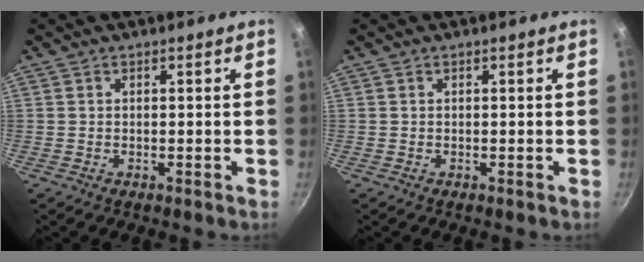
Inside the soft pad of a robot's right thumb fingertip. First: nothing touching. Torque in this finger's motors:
{"motor_torque": [-0.11, 0.08, 0.20, 0.07, 0.04]}